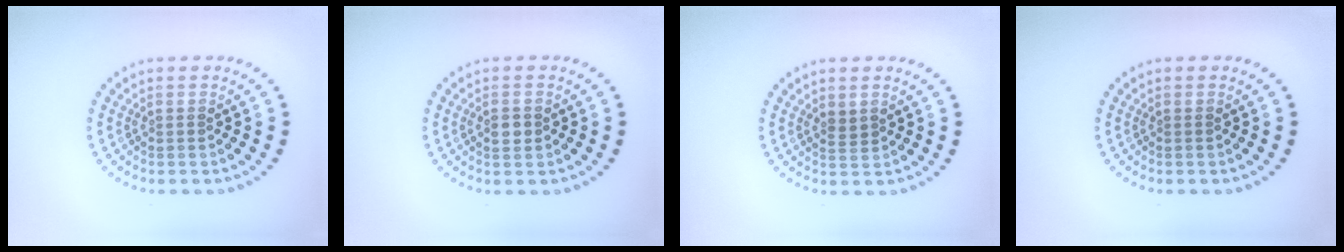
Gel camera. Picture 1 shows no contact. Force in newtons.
{"total": 1.3, "press": 1.3, "slide": 0.2}
{"total": 1.1, "press": 1.0, "slide": 0.6}
{"total": 0.0}